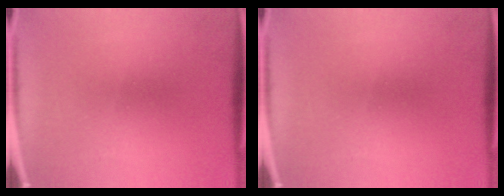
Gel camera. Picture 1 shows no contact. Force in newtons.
{"total": 0.0}